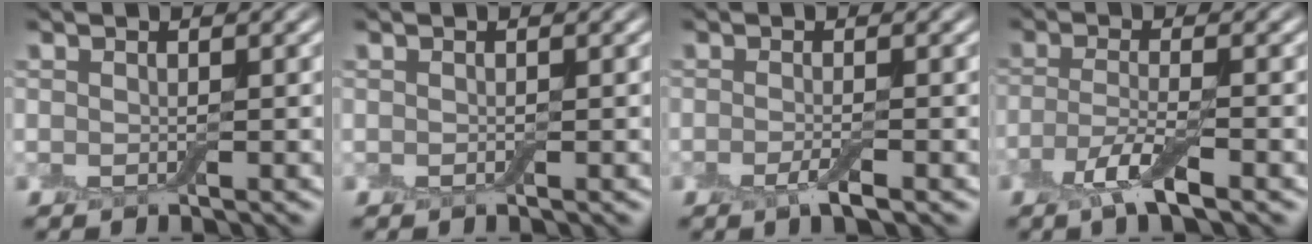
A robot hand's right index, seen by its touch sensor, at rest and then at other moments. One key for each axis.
{"total": 0.0}
{"total": 1.9, "fx": -0.9, "fy": 0.3, "fz": 1.6, "tx": -0.027, "ty": -0.003, "tz": -0.019}
{"total": 3.7, "fx": -1.9, "fy": 0.7, "fz": 3.1, "tx": -0.066, "ty": -0.006, "tz": -0.044}